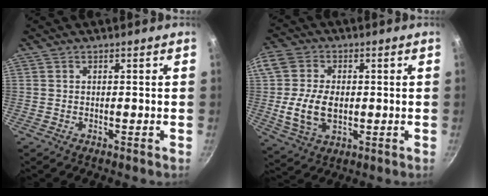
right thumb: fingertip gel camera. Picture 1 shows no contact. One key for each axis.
{"total": 12.5, "fx": -0.5, "fy": 8.6, "fz": 9.0, "tx": -0.169, "ty": 0.001, "tz": -0.013}